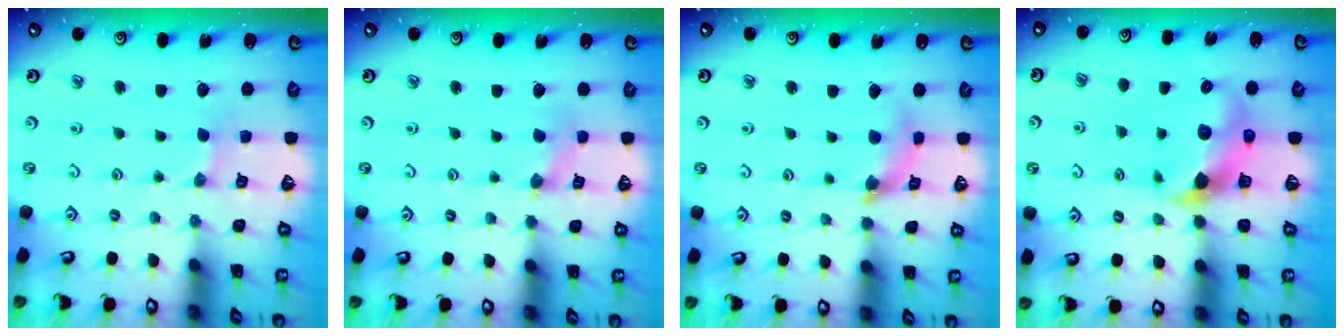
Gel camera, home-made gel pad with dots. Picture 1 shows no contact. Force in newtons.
{"total": 0.0}
{"total": 6.2, "press": 6.2, "slide": 0.7}
{"total": 7.3, "press": 7.3, "slide": 0.9}